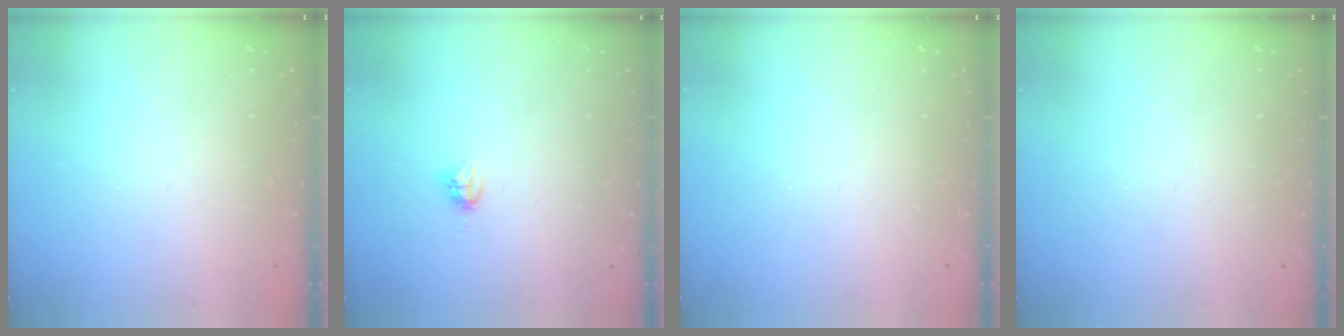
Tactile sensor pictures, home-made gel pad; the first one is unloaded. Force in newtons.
{"total": 3.3, "press": 3.3, "slide": 0.5}
{"total": 0.0}
{"total": 0.0}